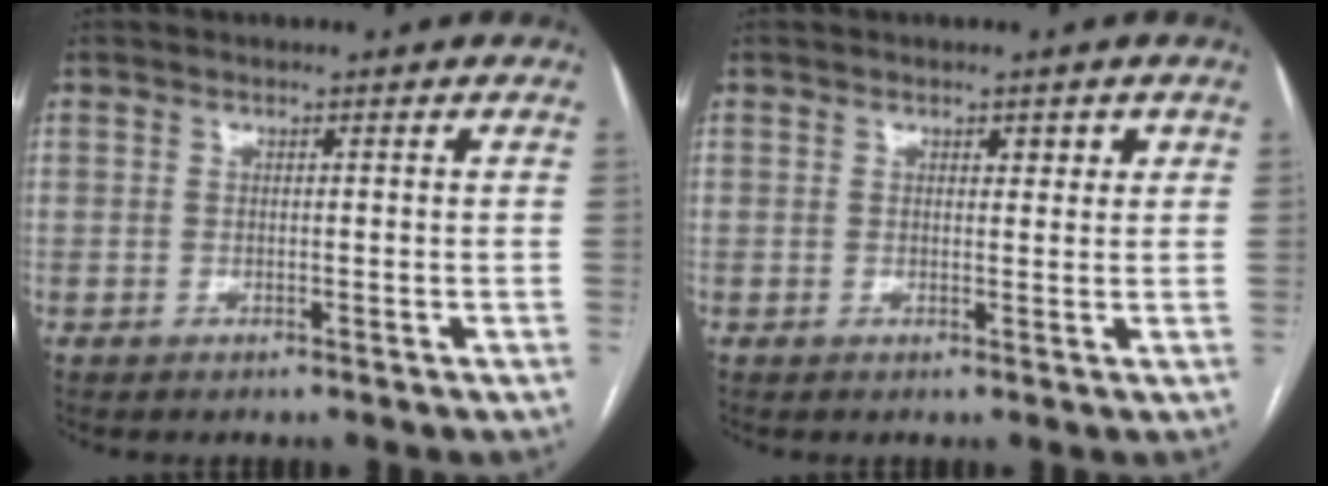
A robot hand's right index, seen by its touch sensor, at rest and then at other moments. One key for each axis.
{"total": 2.1, "fx": 1.1, "fy": 1.0, "fz": 1.5, "tx": -0.014, "ty": 0.001, "tz": 0.015}